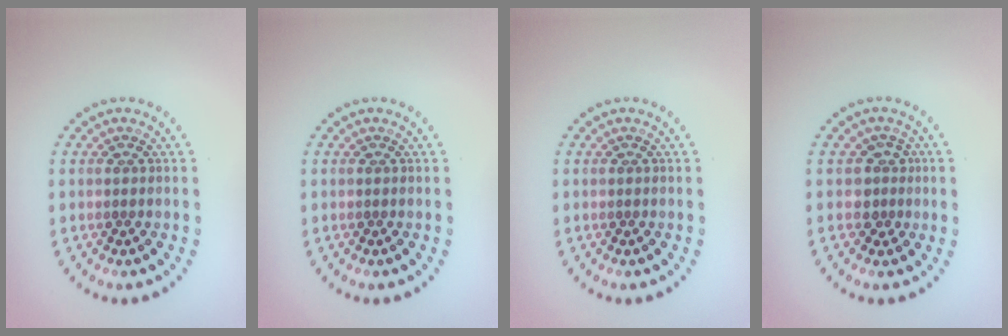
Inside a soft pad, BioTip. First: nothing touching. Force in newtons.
{"total": 0.0}
{"total": 0.0}
{"total": 1.8, "press": 1.3, "slide": 1.2}